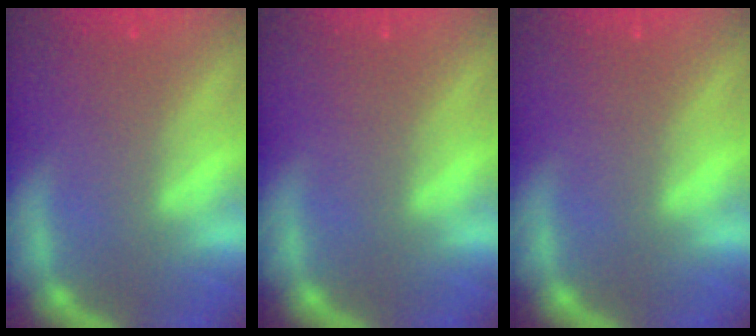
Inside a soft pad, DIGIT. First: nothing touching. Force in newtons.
{"total": 0.0}
{"total": 0.0}